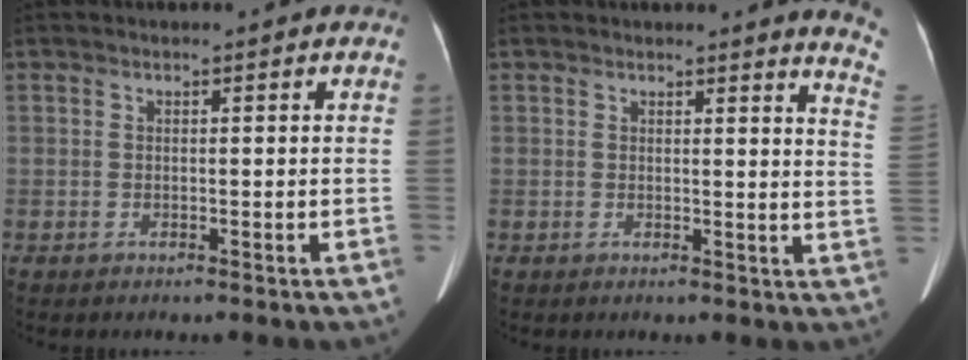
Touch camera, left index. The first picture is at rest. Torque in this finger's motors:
{"motor_torque": [-0.19, -0.53, 0.00, 0.05]}